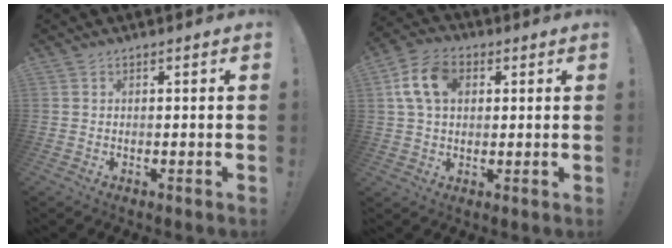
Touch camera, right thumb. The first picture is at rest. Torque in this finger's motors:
{"motor_torque": [0.91, 0.93, 0.10, 0.11, 0.04]}